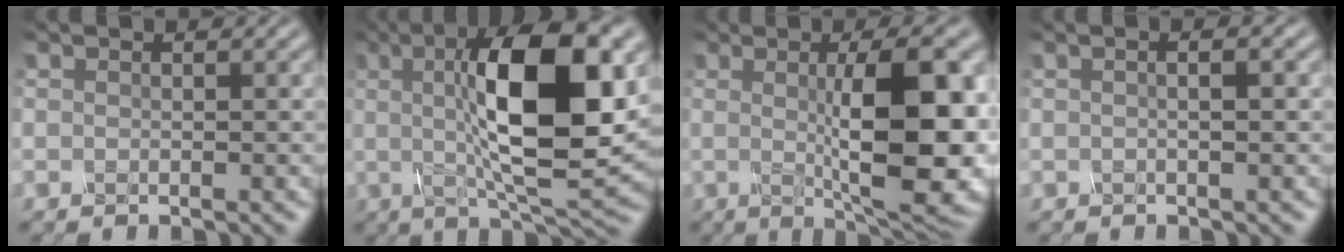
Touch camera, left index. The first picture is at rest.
{"total": 13.0, "force": [2.1, 3.7, 12.3], "torque": [-0.187, 0.004, 0.036]}
{"total": 11.6, "force": [0.1, 2.9, 11.3], "torque": [-0.146, -0.003, 0.006]}
{"total": 2.7, "force": [0.7, 1.1, 2.3], "torque": [-0.016, 0.007, -0.012]}